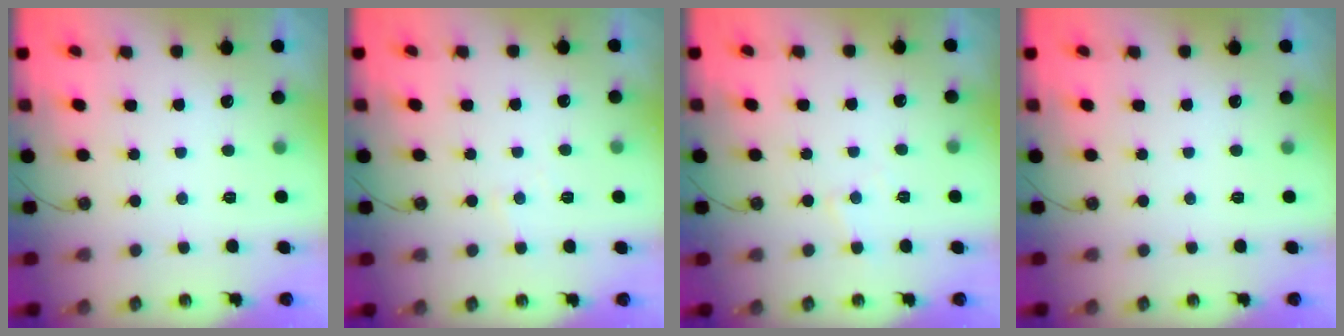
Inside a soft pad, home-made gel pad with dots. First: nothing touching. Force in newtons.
{"total": 3.0, "press": 2.9, "slide": 0.6}
{"total": 5.8, "press": 5.7, "slide": 0.8}
{"total": 0.0}